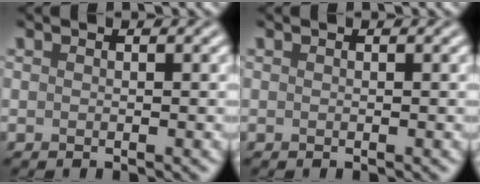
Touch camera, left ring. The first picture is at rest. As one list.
[{"total": 0.0}]